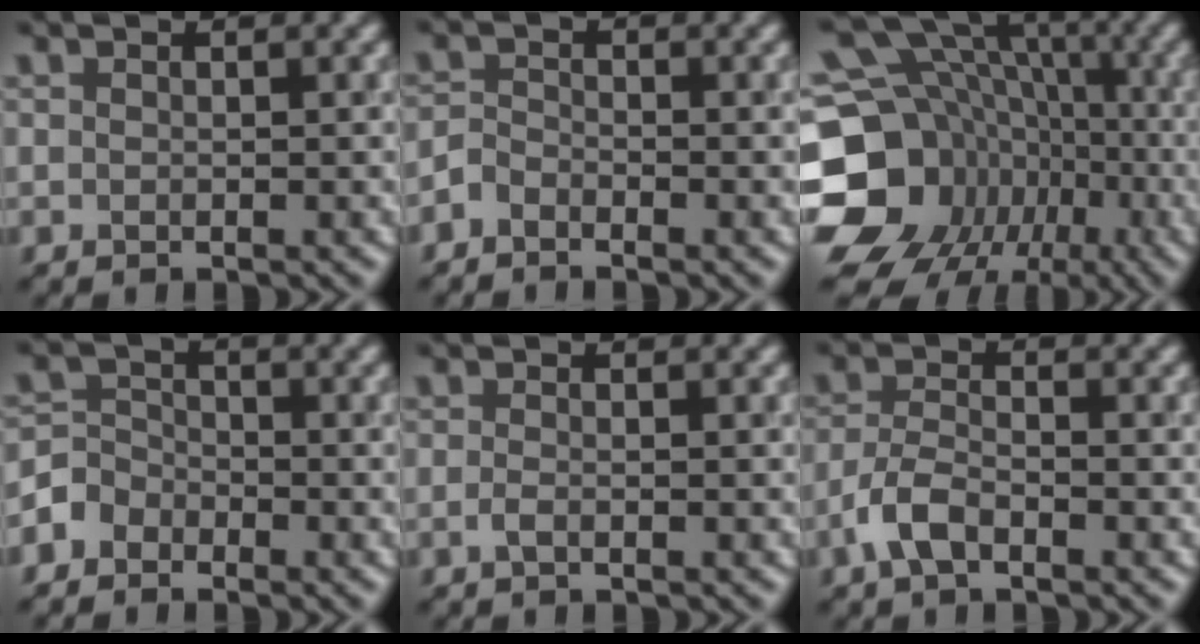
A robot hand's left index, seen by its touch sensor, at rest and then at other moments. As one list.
[{"total": 1.4, "force": [-1.2, 0.7, 0.4], "torque": [-0.006, 0.006, -0.032]}, {"total": 21.2, "force": [-5.0, 18.4, 9.2], "torque": [-0.185, -0.011, -0.099]}, {"total": 2.3, "force": [-1.6, 1.6, 0.2], "torque": [-0.002, 0.010, -0.042]}, {"total": 0.7, "force": [-0.3, 0.2, 0.6], "torque": [-0.016, 0.000, -0.008]}, {"total": 2.9, "force": [-1.7, 1.3, 2.0], "torque": [-0.044, 0.006, -0.042]}]